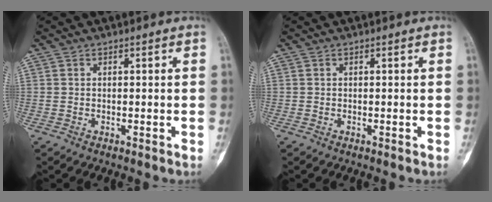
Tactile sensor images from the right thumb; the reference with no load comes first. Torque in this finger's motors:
{"motor_torque": [0.03, -0.02, 0.11, 0.00, 0.02]}